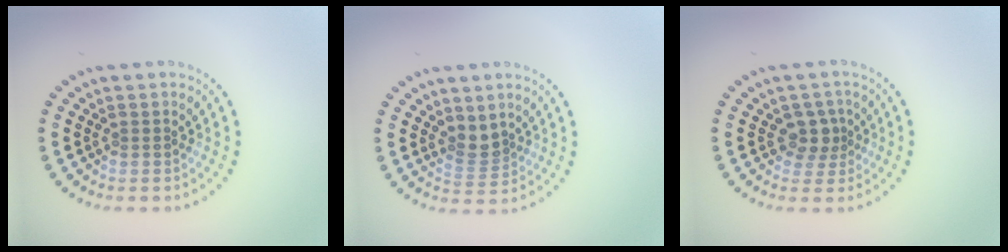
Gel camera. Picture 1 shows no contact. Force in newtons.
{"total": 2.0, "press": 1.5, "slide": 1.3}
{"total": 2.2, "press": 1.8, "slide": 1.2}